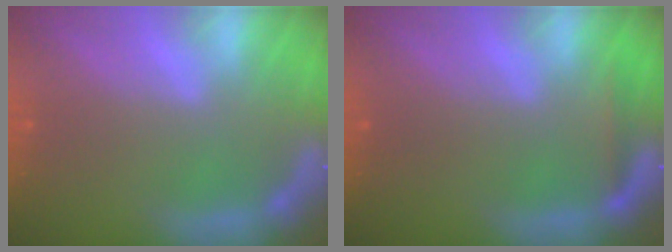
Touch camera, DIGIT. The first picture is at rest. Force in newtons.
{"total": 1.4}